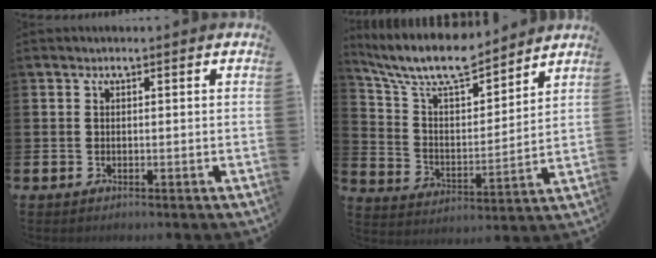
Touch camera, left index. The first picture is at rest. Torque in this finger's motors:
{"motor_torque": [1.10, -1.04, 0.50, 0.21]}